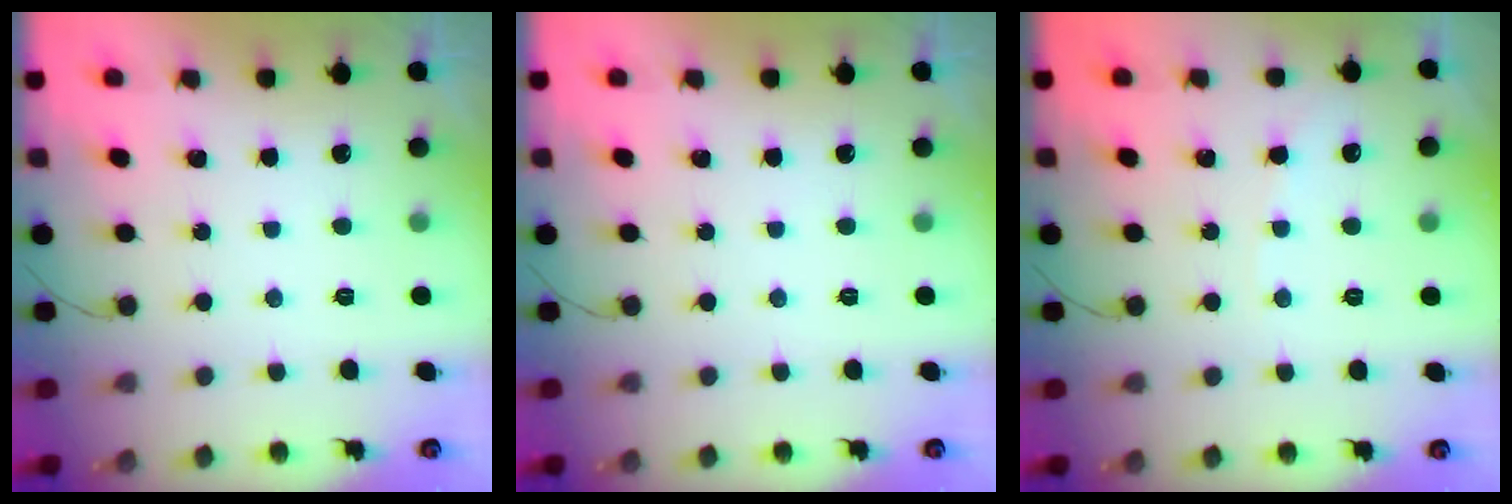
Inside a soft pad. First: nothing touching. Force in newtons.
{"total": 0.0}
{"total": 2.7, "press": 2.6, "slide": 0.4}